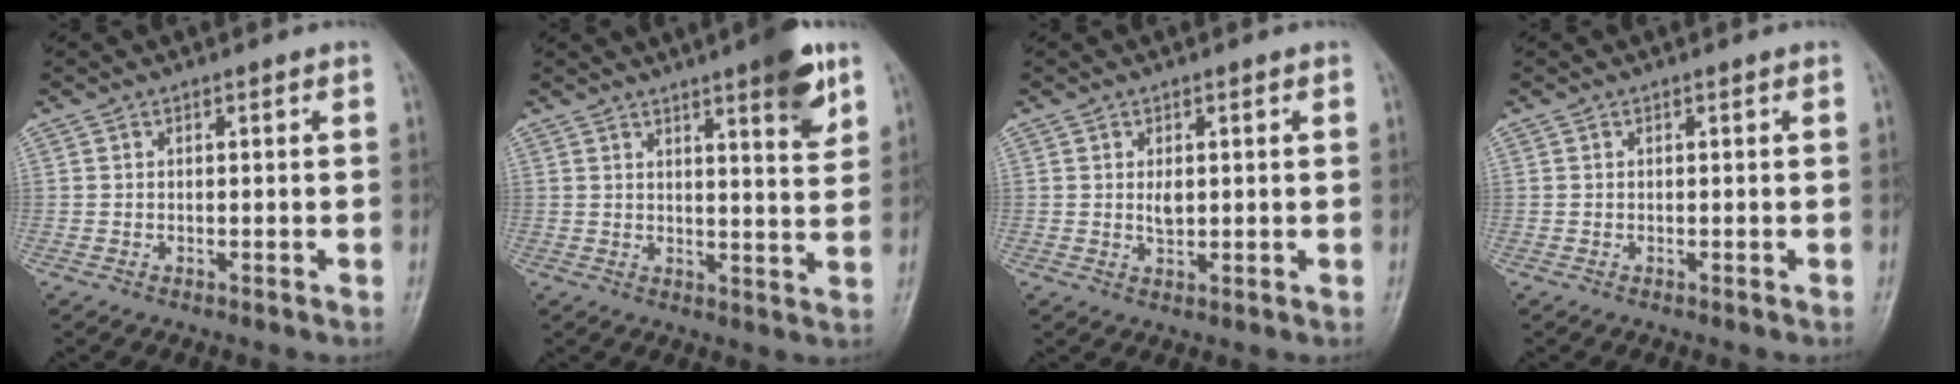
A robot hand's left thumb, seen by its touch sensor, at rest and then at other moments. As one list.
[{"total": 9.0, "force": [5.2, 1.8, 7.2], "torque": [-0.085, -0.027, 0.066]}, {"total": 2.4, "force": [0.4, 1.5, 1.8], "torque": [-0.025, -0.005, 0.008]}, {"total": 0.0}]